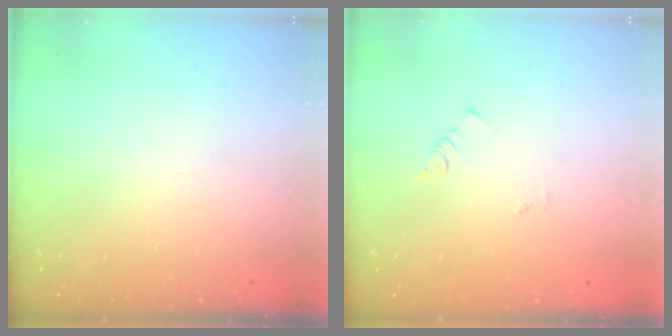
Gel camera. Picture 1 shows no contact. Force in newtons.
{"total": 1.1, "press": 1.1, "slide": 0.3}